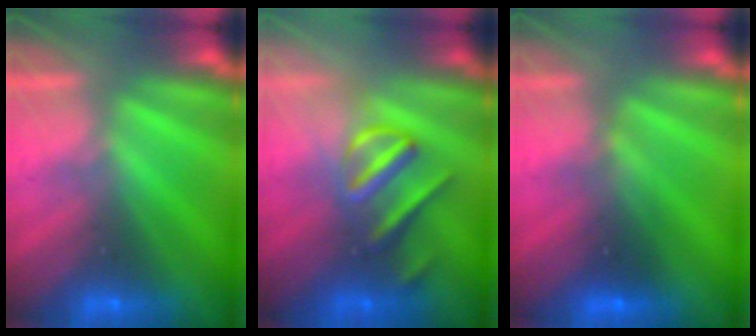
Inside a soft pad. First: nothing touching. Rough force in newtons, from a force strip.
{"total": 3.0}
{"total": 2.7}